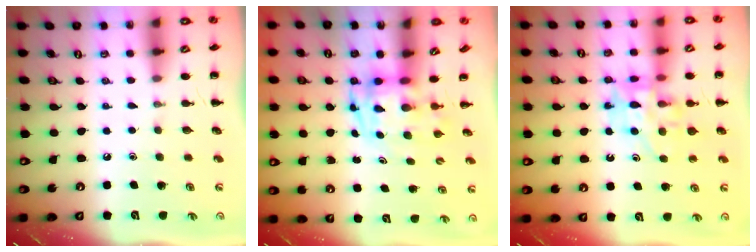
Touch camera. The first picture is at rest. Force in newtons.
{"total": 3.4, "press": 3.4, "slide": 0.7}
{"total": 11.5, "press": 11.0, "slide": 3.4}